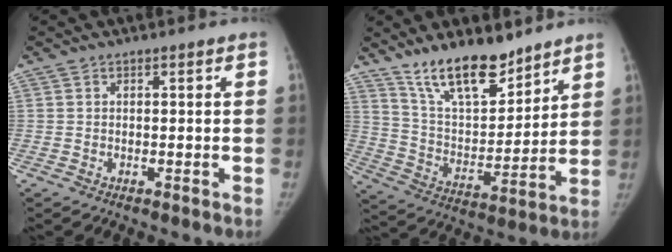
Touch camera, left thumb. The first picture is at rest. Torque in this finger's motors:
{"motor_torque": [0.10, 0.12, 1.40, -1.37, 0.32]}